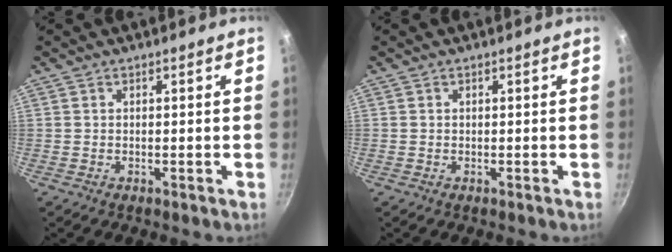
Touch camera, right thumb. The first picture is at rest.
{"total": 0.0}